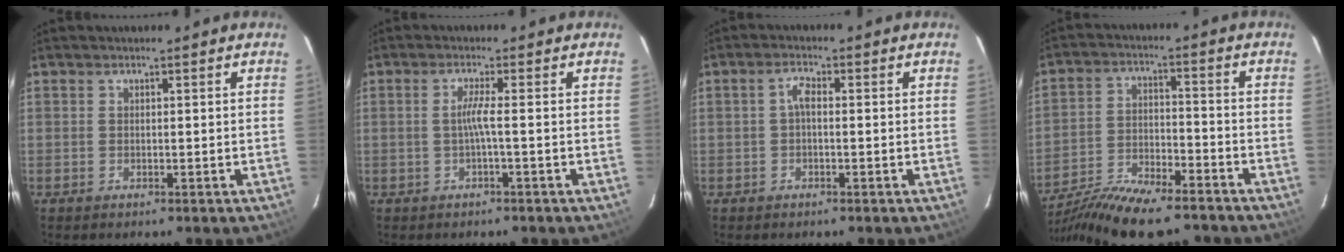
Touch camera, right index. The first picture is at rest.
{"total": 2.3, "force": [-0.7, -0.8, 2.1], "torque": [-0.043, -0.002, -0.011]}
{"total": 2.1, "force": [-0.2, 0.9, 1.9], "torque": [-0.040, 0.010, -0.004]}
{"total": 17.9, "force": [-15.3, 4.0, 8.5], "torque": [-0.173, -0.029, -0.253]}